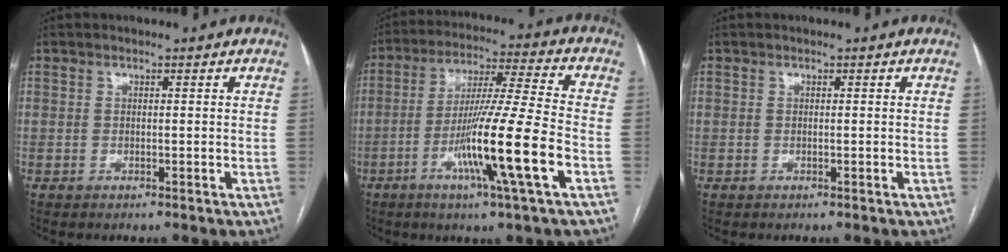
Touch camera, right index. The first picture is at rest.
{"total": 15.4, "force": [-5.4, -1.4, 14.3], "torque": [-0.264, -0.016, -0.101]}
{"total": 0.0}